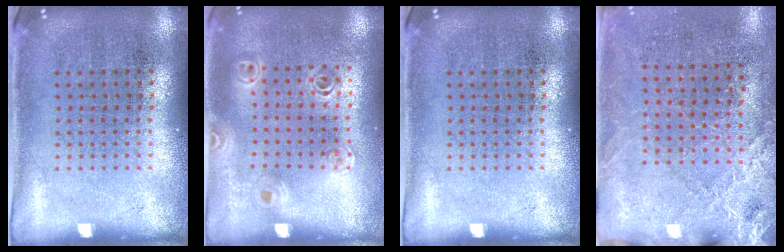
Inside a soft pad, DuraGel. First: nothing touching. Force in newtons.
{"total": 1.1, "press": 1.1, "slide": 0.2}
{"total": 0.0}
{"total": 2.6, "press": 2.5, "slide": 0.7}